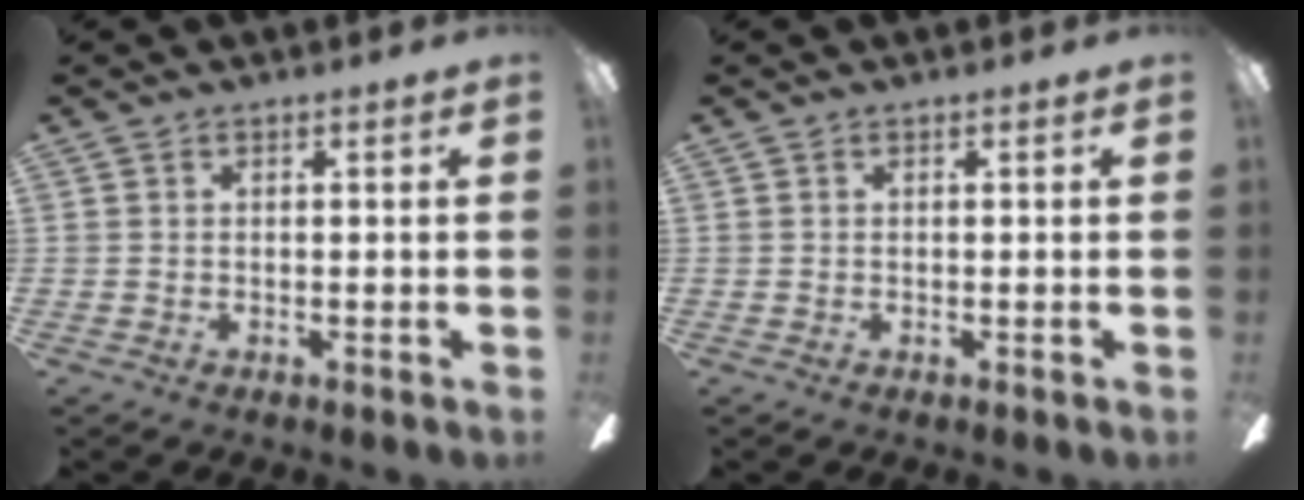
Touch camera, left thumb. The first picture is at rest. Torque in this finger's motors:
{"motor_torque": [-0.02, 0.02, -0.04, 0.03, 0.00]}